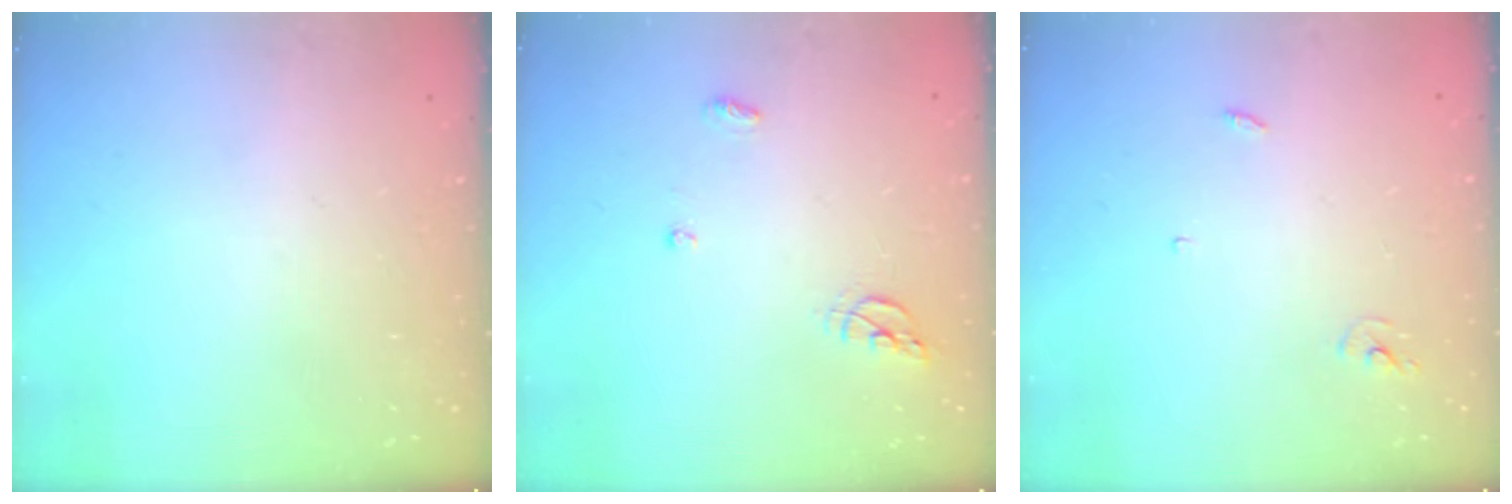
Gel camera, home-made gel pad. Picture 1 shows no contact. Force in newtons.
{"total": 6.5, "press": 6.5, "slide": 0.1}
{"total": 2.4, "press": 2.4, "slide": 0.2}